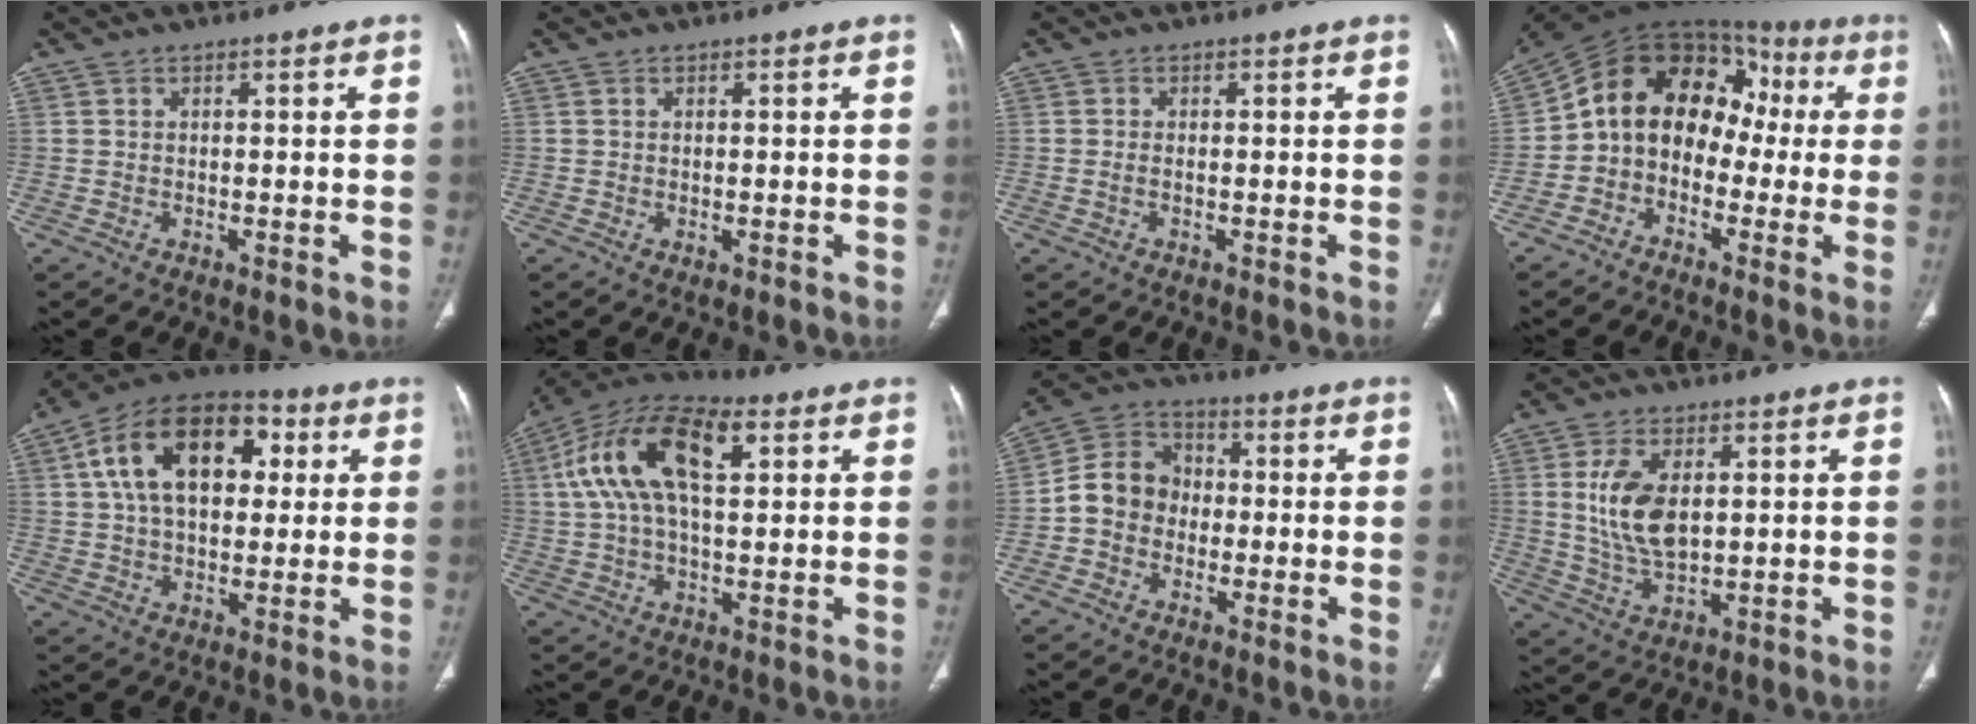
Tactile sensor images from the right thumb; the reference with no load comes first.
{"total": 0.6, "force": [-0.2, 0.3, 0.5], "torque": [-0.011, -0.004, 0.000]}
{"total": 0.8, "force": [-0.3, 0.3, 0.6], "torque": [-0.017, 0.001, -0.004]}
{"total": 15.0, "force": [-0.8, 11.6, 9.5], "torque": [-0.109, 0.073, -0.030]}
{"total": 19.8, "force": [5.1, 12.1, 14.8], "torque": [-0.223, 0.016, 0.075]}
{"total": 17.1, "force": [4.9, 8.2, 14.1], "torque": [-0.267, 0.026, 0.082]}
{"total": 9.0, "force": [-1.4, 7.8, 4.3], "torque": [-0.059, 0.037, -0.042]}
{"total": 10.6, "force": [2.0, 5.8, 8.6], "torque": [-0.167, -0.012, 0.048]}